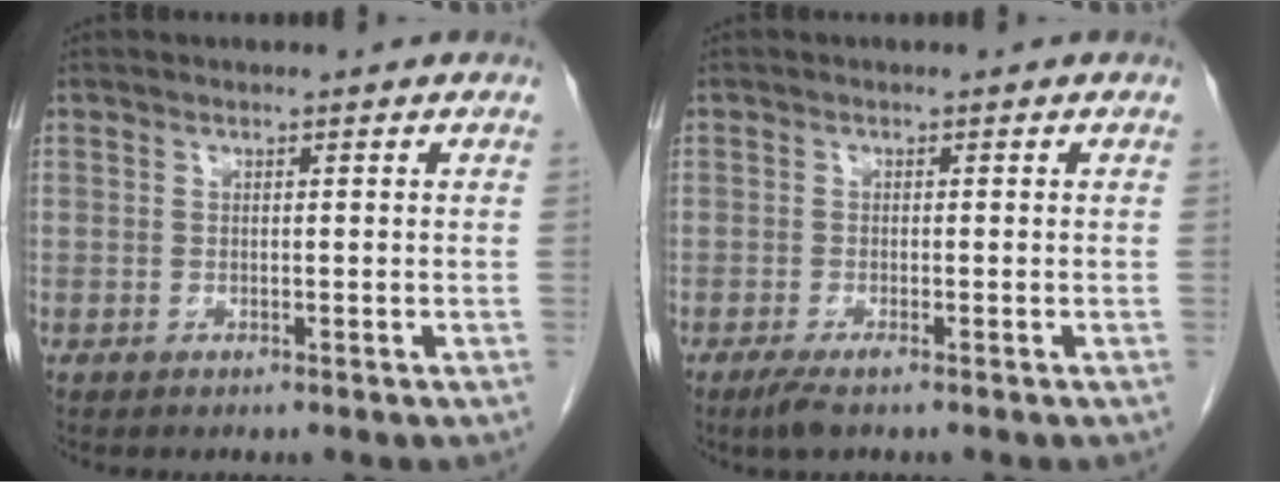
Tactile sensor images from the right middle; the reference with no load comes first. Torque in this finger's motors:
{"motor_torque": [0.55, -0.06, 0.01, 0.01]}